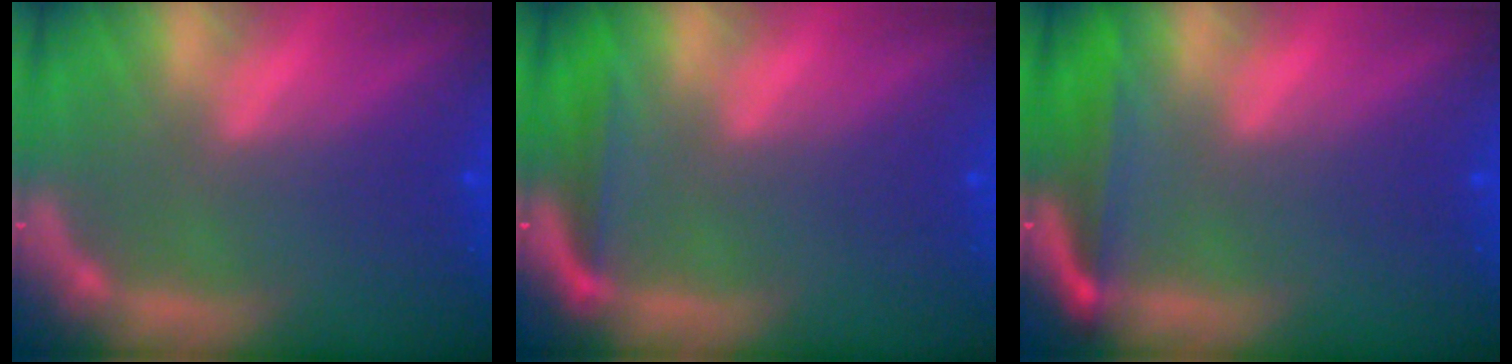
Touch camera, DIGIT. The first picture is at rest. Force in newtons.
{"total": 2.5}
{"total": 4.4}